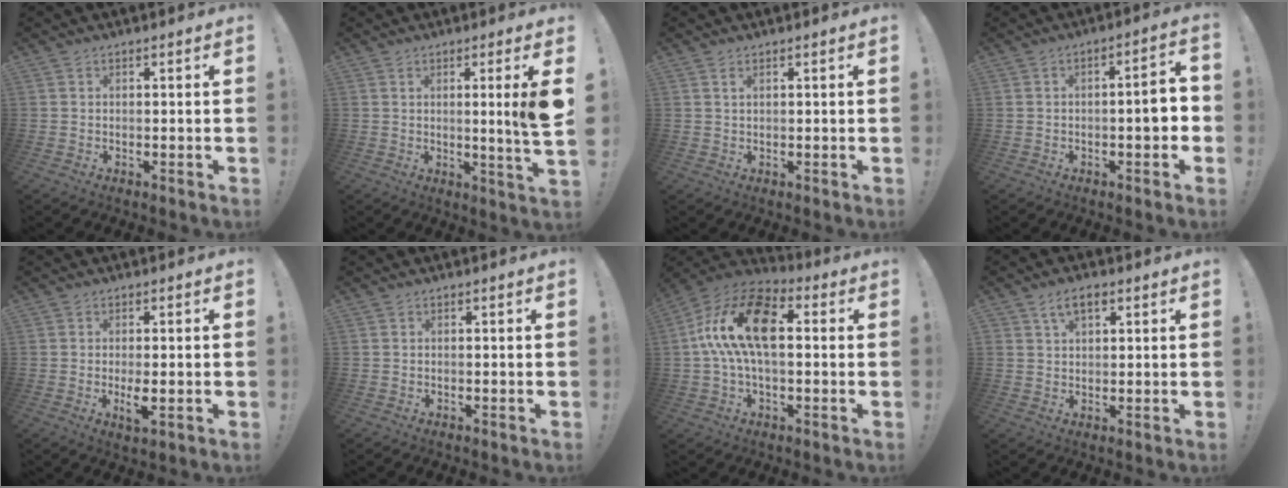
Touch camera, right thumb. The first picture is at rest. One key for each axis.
{"total": 8.4, "fx": 1.5, "fy": -0.9, "fz": 8.2, "tx": -0.120, "ty": -0.019, "tz": 0.014}
{"total": 1.2, "fx": 0.6, "fy": 0.4, "fz": 0.9, "tx": -0.015, "ty": -0.001, "tz": 0.011}
{"total": 6.6, "fx": -1.2, "fy": 1.8, "fz": 6.2, "tx": -0.088, "ty": 0.006, "tz": -0.022}
{"total": 4.1, "fx": -0.5, "fy": 0.8, "fz": 4.0, "tx": -0.065, "ty": -0.008, "tz": -0.009}
{"total": 0.0}
{"total": 18.1, "fx": 2.9, "fy": 9.7, "fz": 15.0, "tx": -0.263, "ty": 0.009, "tz": 0.050}
{"total": 4.9, "fx": 2.4, "fy": 2.8, "fz": 3.3, "tx": -0.054, "ty": 0.001, "tz": 0.044}